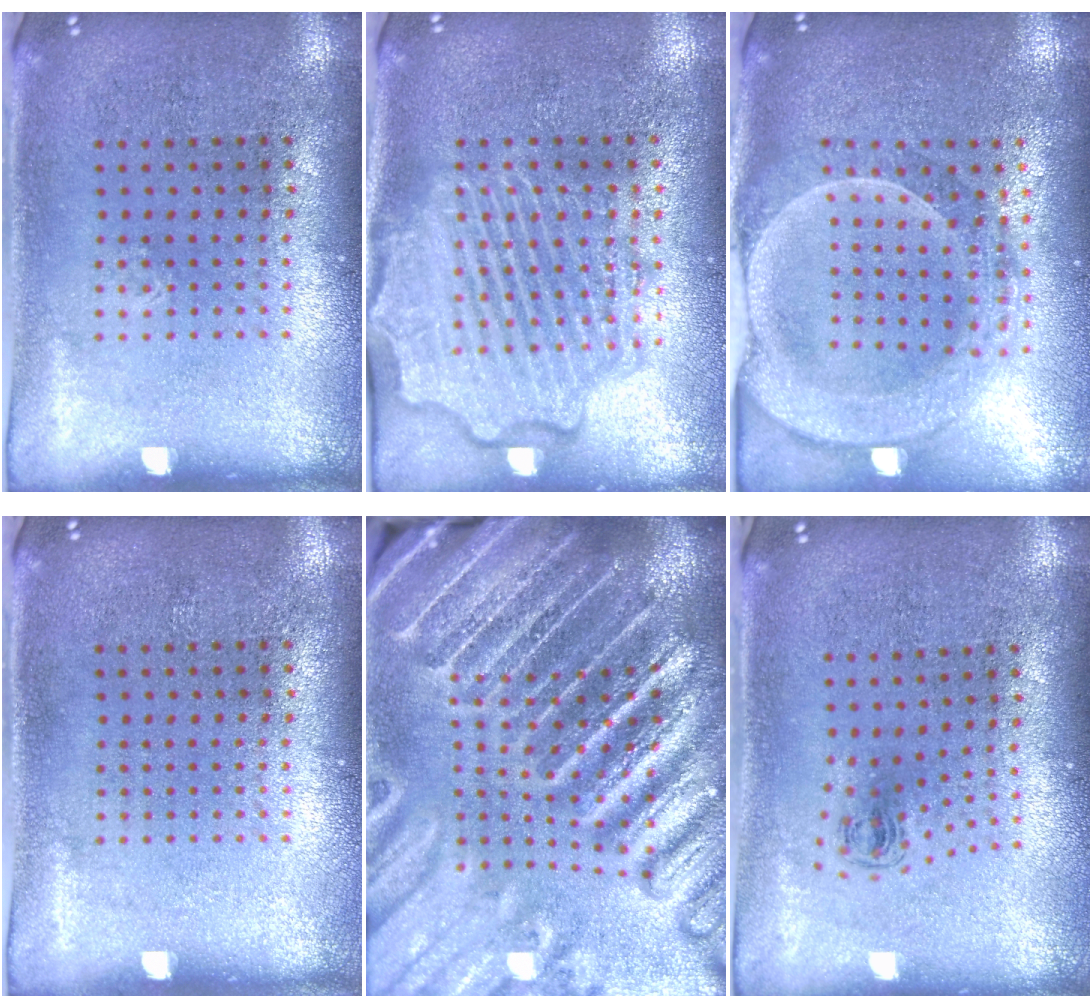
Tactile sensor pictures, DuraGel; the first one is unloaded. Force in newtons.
{"total": 4.4, "press": 4.3, "slide": 0.4}
{"total": 2.4, "press": 2.2, "slide": 1.1}
{"total": 0.0}
{"total": 5.7, "press": 4.9, "slide": 2.9}
{"total": 0.6, "press": 0.3, "slide": 0.5}